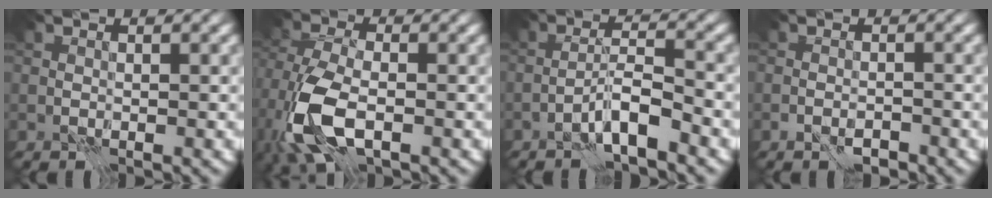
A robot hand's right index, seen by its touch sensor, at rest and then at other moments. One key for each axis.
{"total": 8.3, "fx": -3.2, "fy": 4.3, "fz": 6.3, "tx": -0.157, "ty": -0.015, "tz": -0.070}
{"total": 3.0, "fx": -2.2, "fy": 0.0, "fz": 2.2, "tx": -0.038, "ty": 0.019, "tz": -0.047}
{"total": 0.8, "fx": -0.6, "fy": 0.1, "fz": 0.6, "tx": -0.007, "ty": 0.003, "tz": -0.010}